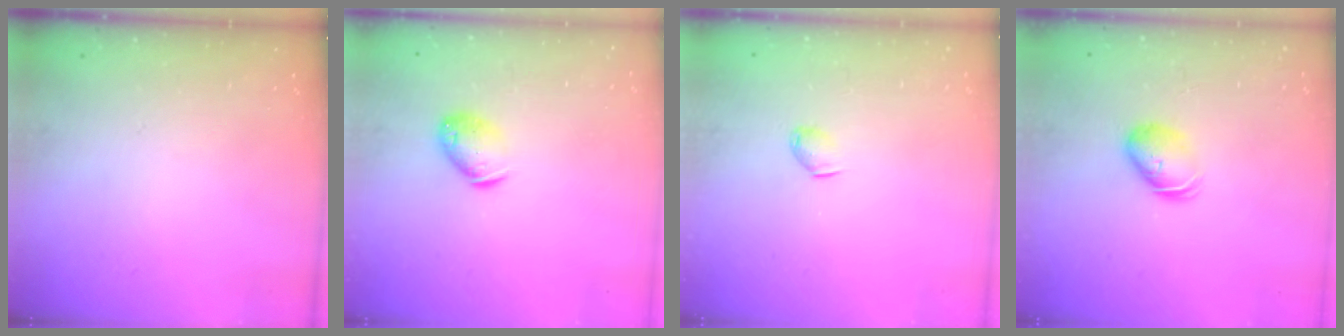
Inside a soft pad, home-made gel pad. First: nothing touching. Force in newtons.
{"total": 8.4, "press": 8.3, "slide": 1.3}
{"total": 3.2, "press": 3.1, "slide": 0.6}
{"total": 6.9, "press": 6.9, "slide": 0.4}